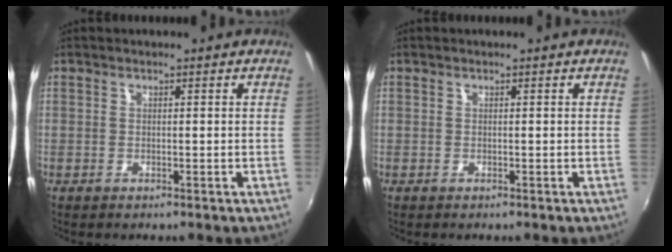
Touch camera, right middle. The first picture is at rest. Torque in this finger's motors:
{"motor_torque": [0.05, -0.04, -0.01, 0.00]}